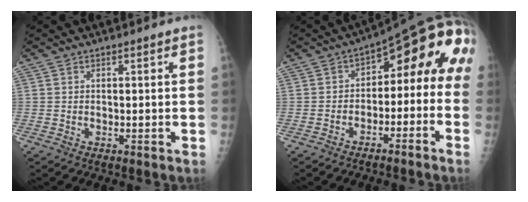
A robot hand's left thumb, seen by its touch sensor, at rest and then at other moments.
{"total": 12.5, "force": [-3.4, 7.7, 9.2], "torque": [-0.078, 0.079, -0.053]}